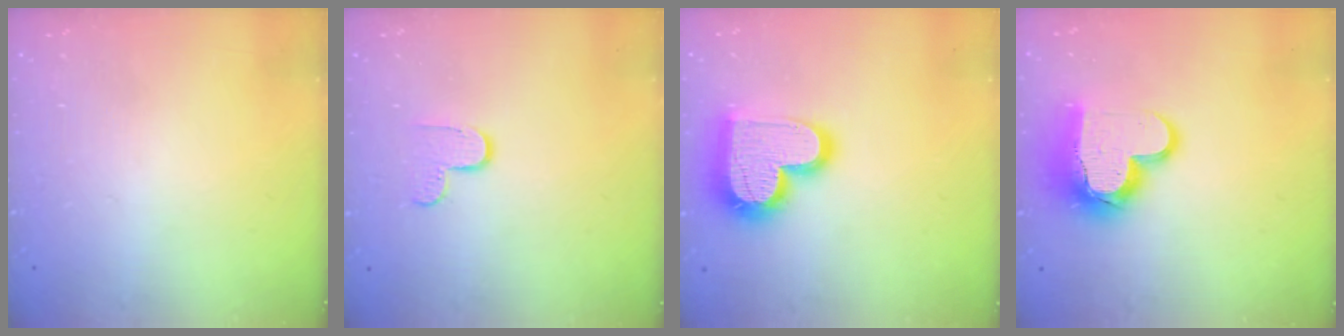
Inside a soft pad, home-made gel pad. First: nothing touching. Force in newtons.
{"total": 4.7, "press": 4.6, "slide": 0.4}
{"total": 19.8, "press": 19.7, "slide": 1.3}
{"total": 15.5, "press": 15.4, "slide": 1.8}